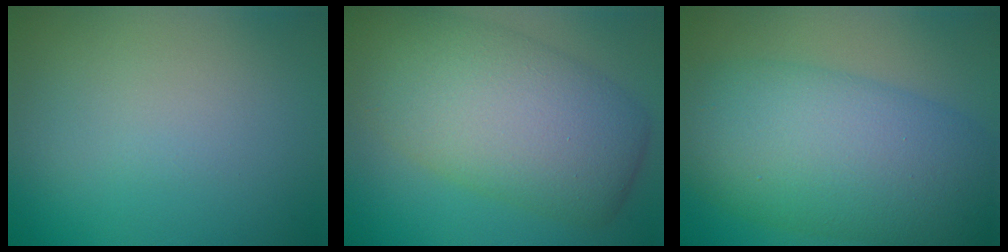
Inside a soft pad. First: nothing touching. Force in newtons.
{"total": 10.7, "press": 10.7, "slide": 0.2}
{"total": 11.8, "press": 11.8, "slide": 0.1}